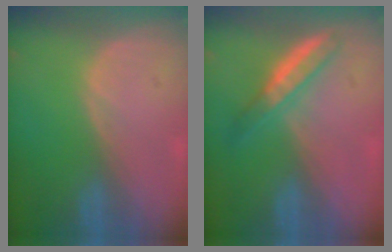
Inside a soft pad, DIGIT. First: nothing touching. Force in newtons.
{"total": 4.7, "press": 4.4, "slide": 1.4}